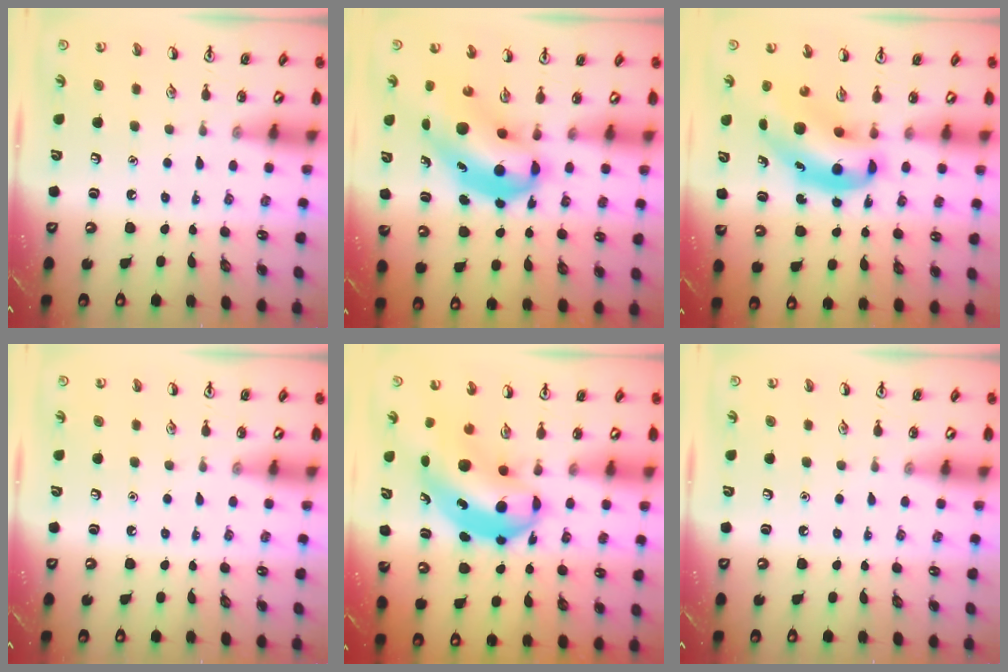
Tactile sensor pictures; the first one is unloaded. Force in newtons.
{"total": 8.3, "press": 8.0, "slide": 2.2}
{"total": 10.0, "press": 9.6, "slide": 2.9}
{"total": 0.0}
{"total": 8.6, "press": 8.2, "slide": 2.3}
{"total": 0.0}